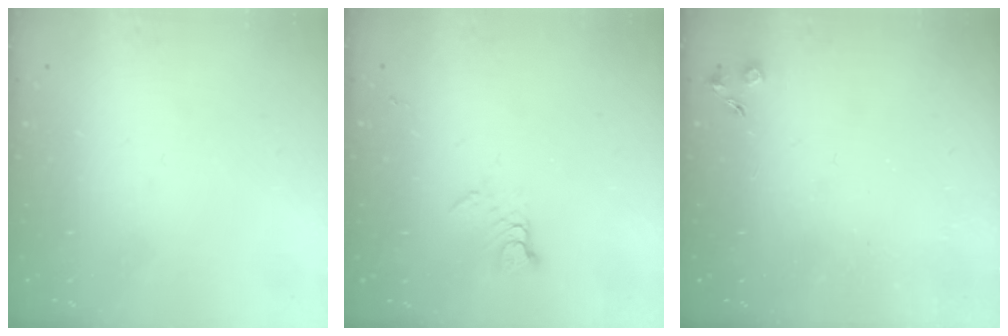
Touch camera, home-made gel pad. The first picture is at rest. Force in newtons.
{"total": 2.5, "press": 2.5, "slide": 0.3}
{"total": 3.6, "press": 3.6, "slide": 0.5}